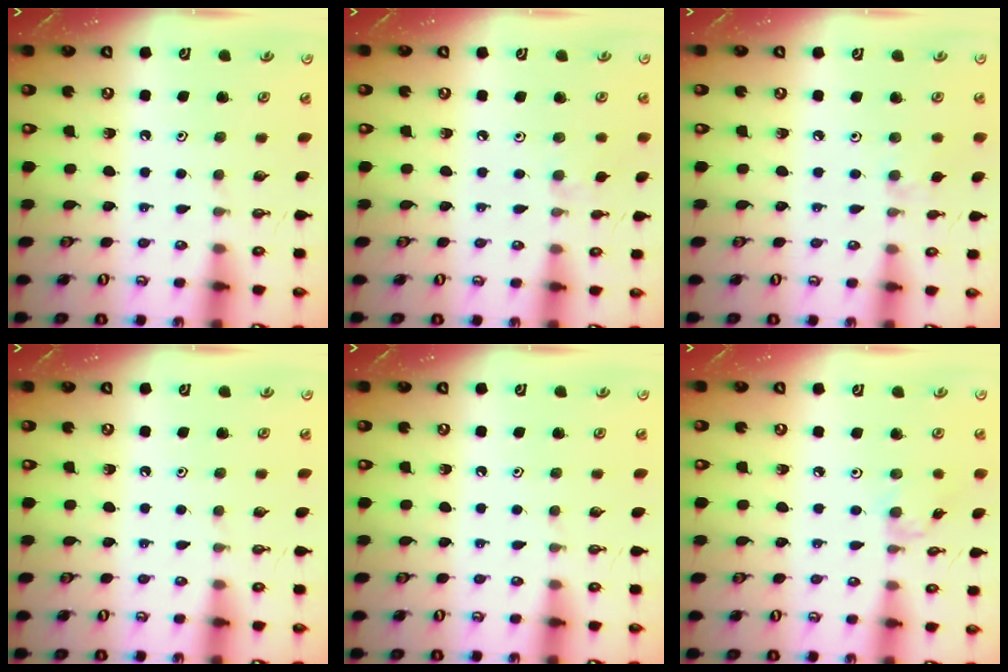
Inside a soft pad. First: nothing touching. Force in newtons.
{"total": 1.9, "press": 1.9, "slide": 0.5}
{"total": 2.7, "press": 2.6, "slide": 0.5}
{"total": 0.0}
{"total": 0.0}
{"total": 1.5, "press": 1.4, "slide": 0.4}